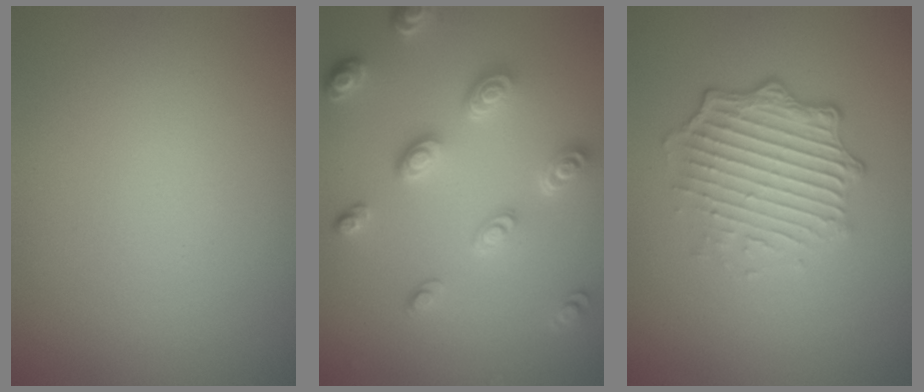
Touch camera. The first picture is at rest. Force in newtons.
{"total": 4.7, "press": 3.6, "slide": 3.0}
{"total": 5.0, "press": 3.5, "slide": 3.5}